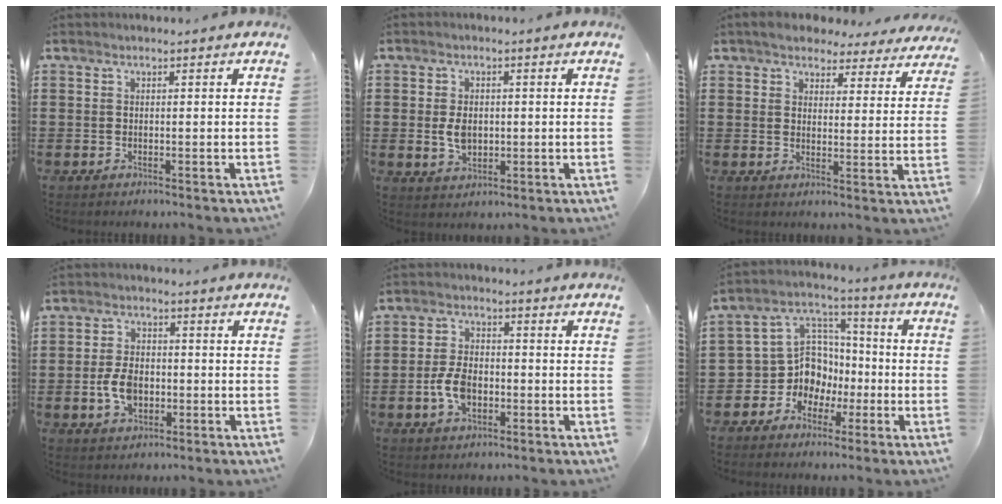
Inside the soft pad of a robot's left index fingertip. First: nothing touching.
{"total": 4.1, "force": [0.1, 2.7, 3.2], "torque": [-0.064, 0.002, -0.002]}
{"total": 4.9, "force": [4.6, 1.2, 0.9], "torque": [-0.040, -0.016, 0.083]}
{"total": 5.6, "force": [-1.2, 3.3, 4.4], "torque": [-0.105, -0.001, -0.026]}
{"total": 5.7, "force": [-1.5, 3.4, 4.4], "torque": [-0.104, 0.001, -0.032]}
{"total": 9.9, "force": [-2.2, 9.2, 3.0], "torque": [-0.102, 0.004, -0.037]}